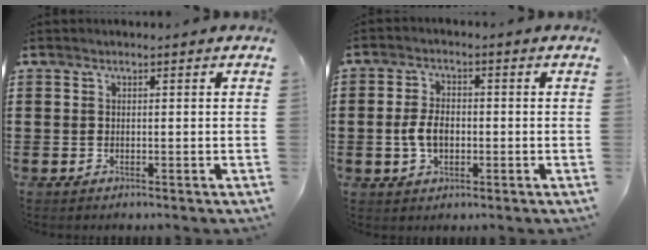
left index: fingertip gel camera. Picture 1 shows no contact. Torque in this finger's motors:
{"motor_torque": [0.29, 0.19, 0.21, 0.08]}